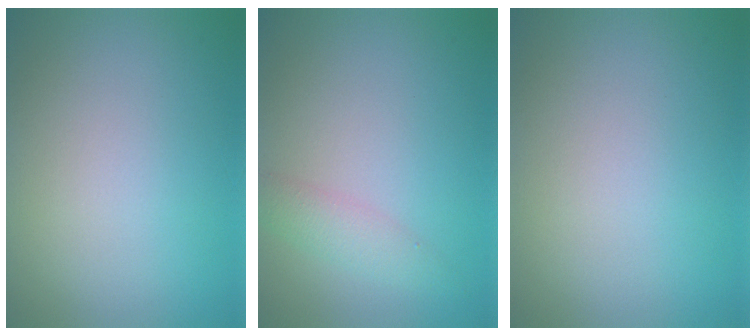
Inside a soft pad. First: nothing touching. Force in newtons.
{"total": 2.2, "press": 2.2, "slide": 0.1}
{"total": 0.0}